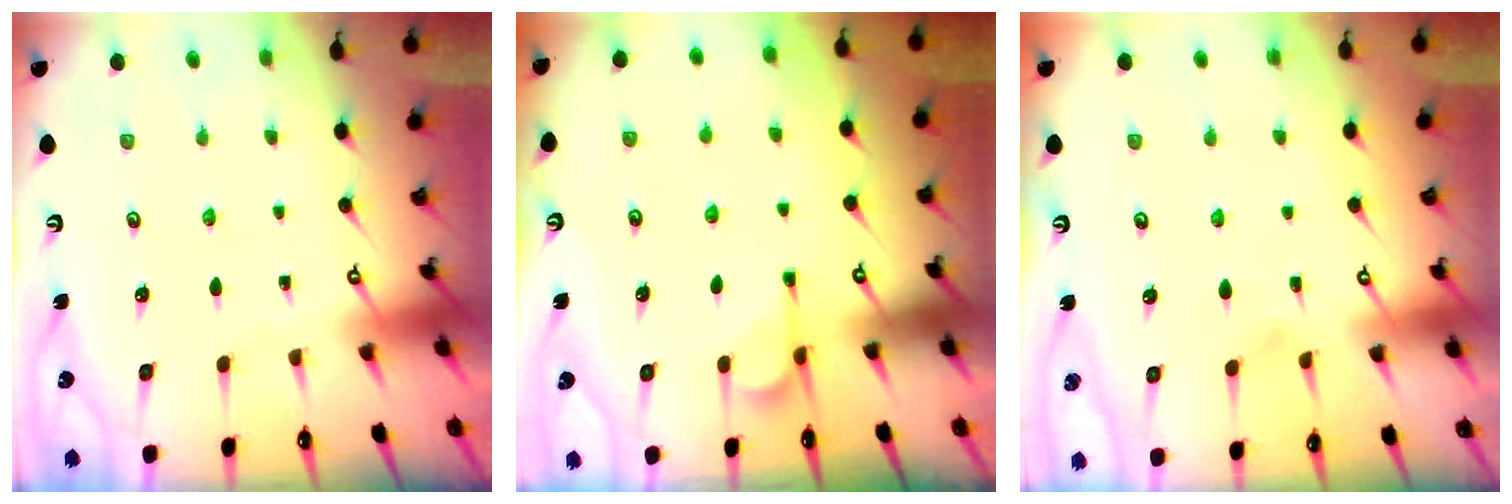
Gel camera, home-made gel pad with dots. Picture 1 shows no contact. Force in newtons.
{"total": 3.3, "press": 3.3, "slide": 0.5}
{"total": 1.4, "press": 0.9, "slide": 1.0}